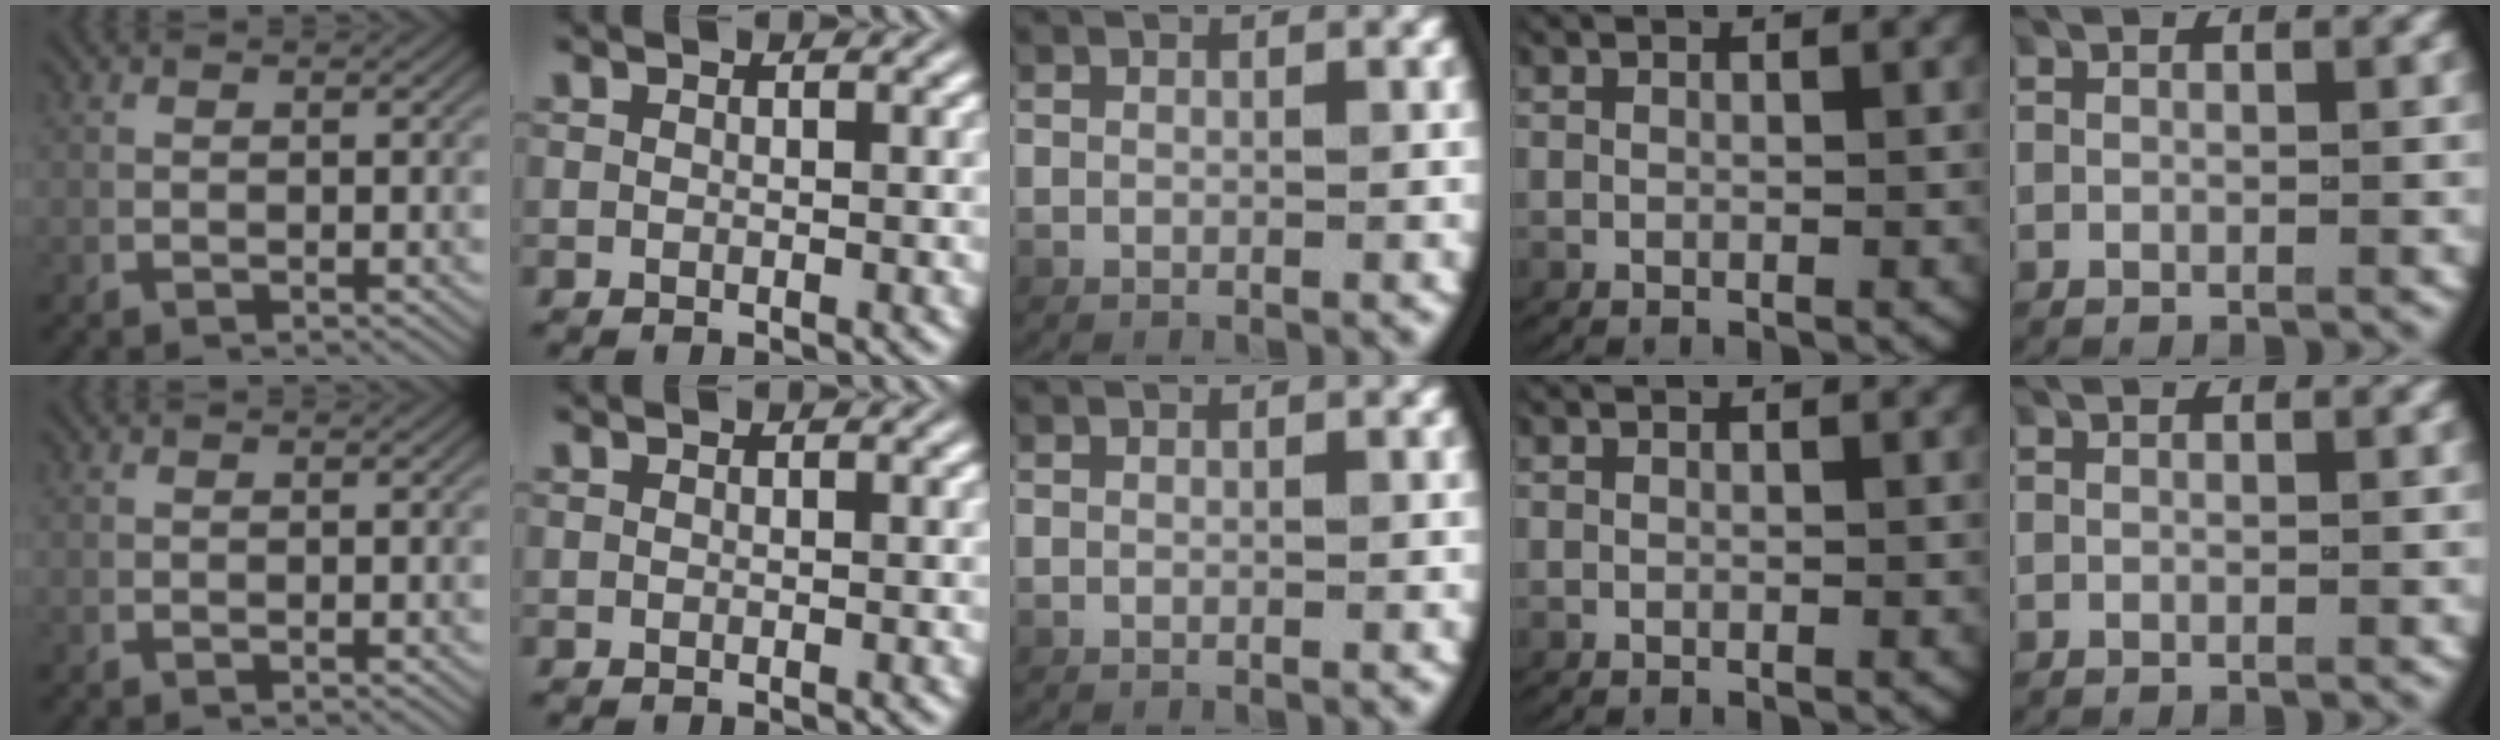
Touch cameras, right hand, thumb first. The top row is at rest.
{}